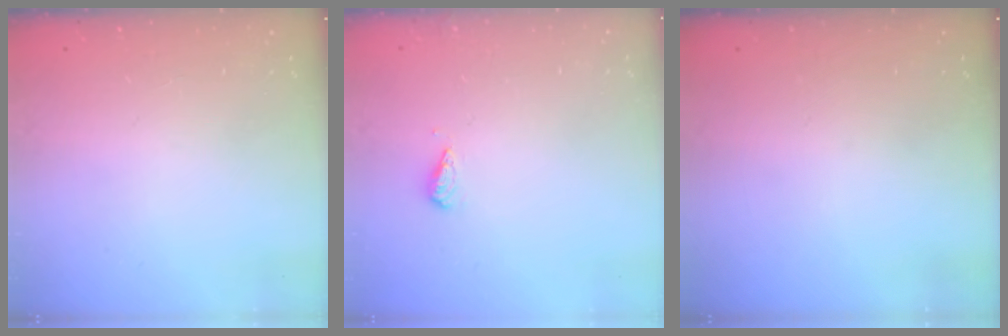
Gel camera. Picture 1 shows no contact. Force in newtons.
{"total": 3.0, "press": 3.0, "slide": 0.1}
{"total": 0.0}